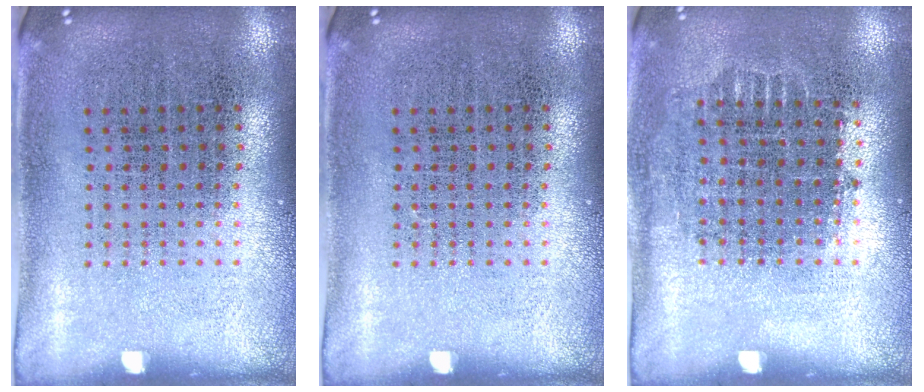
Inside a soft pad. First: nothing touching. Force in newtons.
{"total": 0.0}
{"total": 0.7, "press": 0.7, "slide": 0.2}